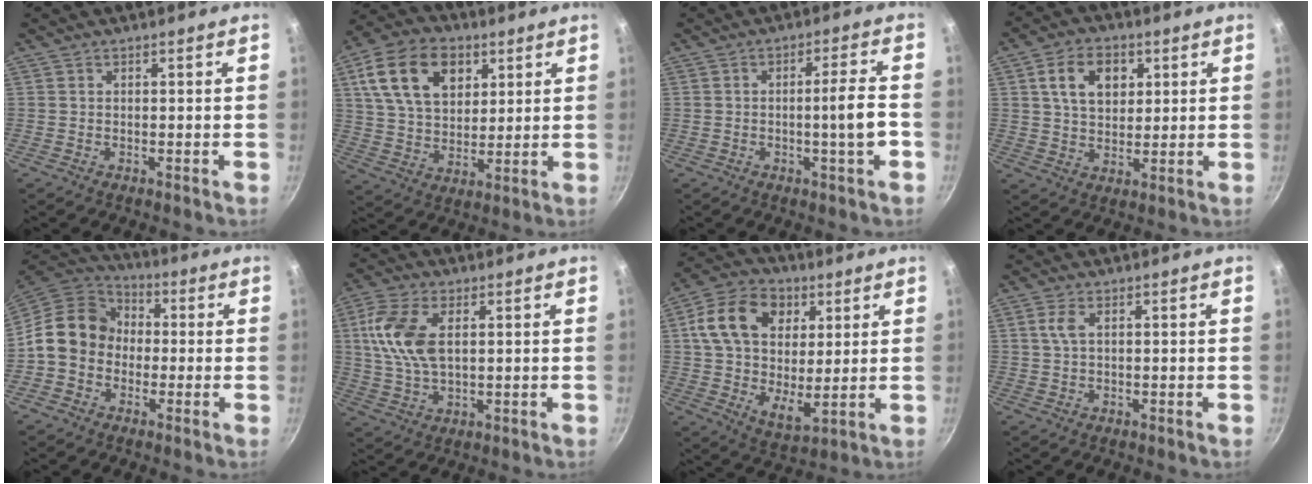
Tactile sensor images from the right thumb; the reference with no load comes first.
{"total": 16.9, "force": [6.6, 11.3, 10.7], "torque": [-0.168, -0.007, 0.113]}
{"total": 6.6, "force": [-1.7, 0.1, 6.3], "torque": [-0.097, 0.013, -0.023]}
{"total": 9.6, "force": [3.1, 6.6, 6.2], "torque": [-0.086, -0.003, 0.052]}
{"total": 12.4, "force": [-0.6, 10.6, 6.5], "torque": [-0.077, 0.034, -0.033]}
{"total": 11.5, "force": [2.6, 6.3, 9.3], "torque": [-0.184, 0.003, 0.048]}
{"total": 17.8, "force": [5.6, 12.1, 11.8], "torque": [-0.193, -0.013, 0.090]}
{"total": 2.7, "force": [0.8, 1.3, 2.3], "torque": [-0.049, 0.003, 0.017]}